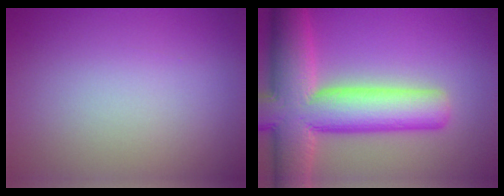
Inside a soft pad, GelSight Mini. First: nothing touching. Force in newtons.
{"total": 12.5, "press": 12.4, "slide": 0.7}